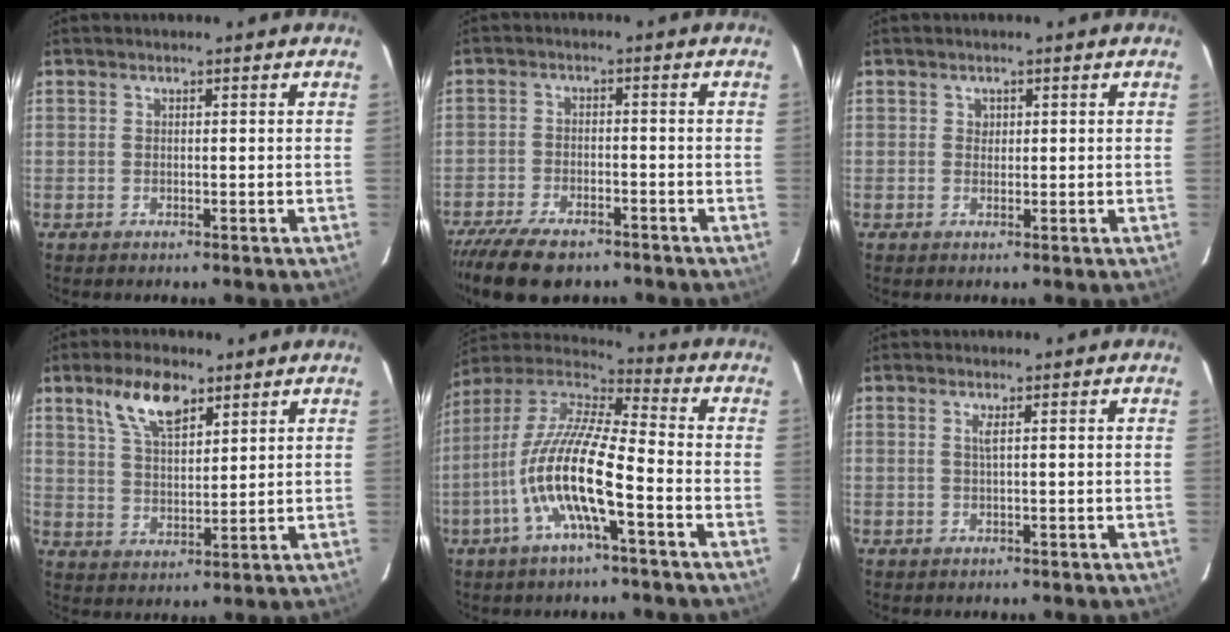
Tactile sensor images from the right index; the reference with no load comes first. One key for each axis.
{"total": 11.7, "fx": -9.2, "fy": 4.4, "fz": 5.7, "tx": -0.138, "ty": -0.028, "tz": -0.157}
{"total": 1.1, "fx": 0.3, "fy": 1.0, "fz": 0.0, "tx": 0.007, "ty": 0.006, "tz": 0.005}
{"total": 9.0, "fx": 5.6, "fy": 3.7, "fz": 6.0, "tx": -0.110, "ty": 0.011, "tz": 0.109}
{"total": 15.5, "fx": -5.6, "fy": 2.6, "fz": 14.2, "tx": -0.274, "ty": -0.008, "tz": -0.114}
{"total": 0.9, "fx": 0.2, "fy": -0.3, "fz": 0.9, "tx": -0.015, "ty": 0.000, "tz": 0.004}